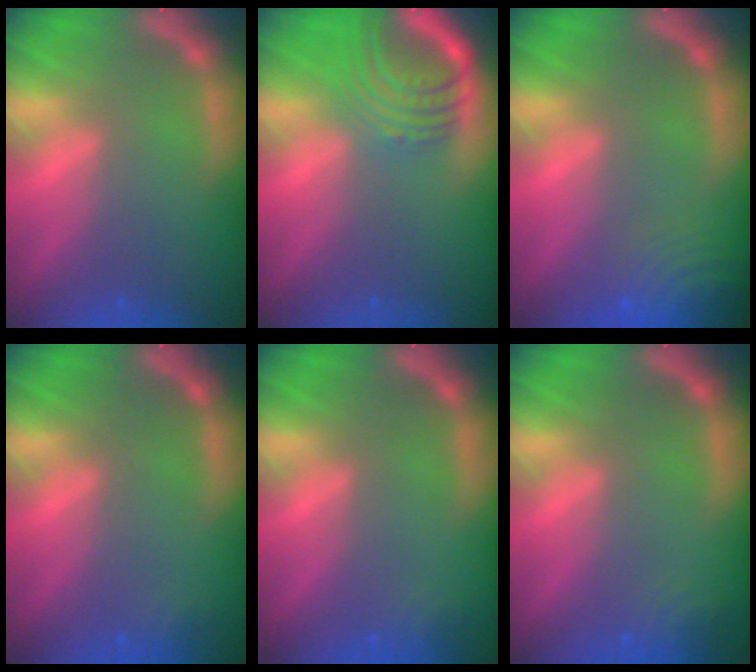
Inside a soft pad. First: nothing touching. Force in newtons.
{"total": 7.1}
{"total": 9.0}
{"total": 0.9}
{"total": 1.4}
{"total": 2.4}